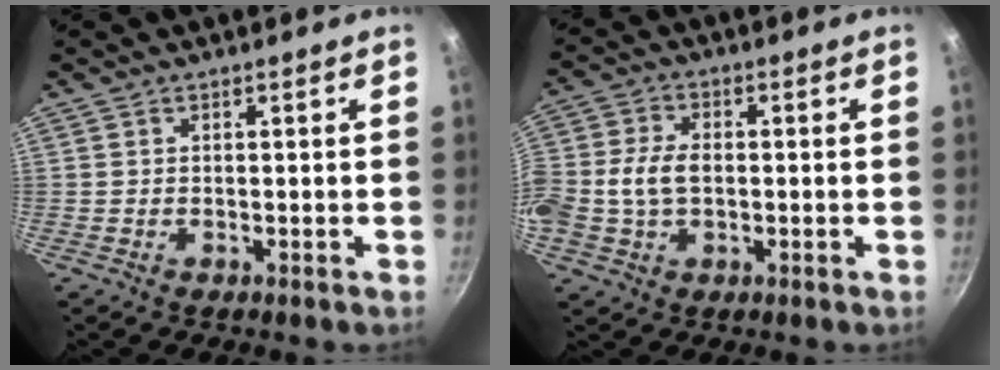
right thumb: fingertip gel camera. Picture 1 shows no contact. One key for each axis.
{"total": 8.6, "fx": -0.6, "fy": 5.8, "fz": 6.3, "tx": -0.127, "ty": 0.018, "tz": -0.021}